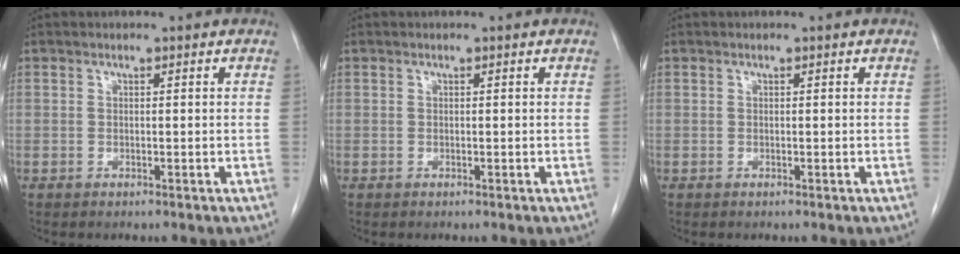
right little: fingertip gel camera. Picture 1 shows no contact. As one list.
[{"total": 0.0}, {"total": 0.0}]